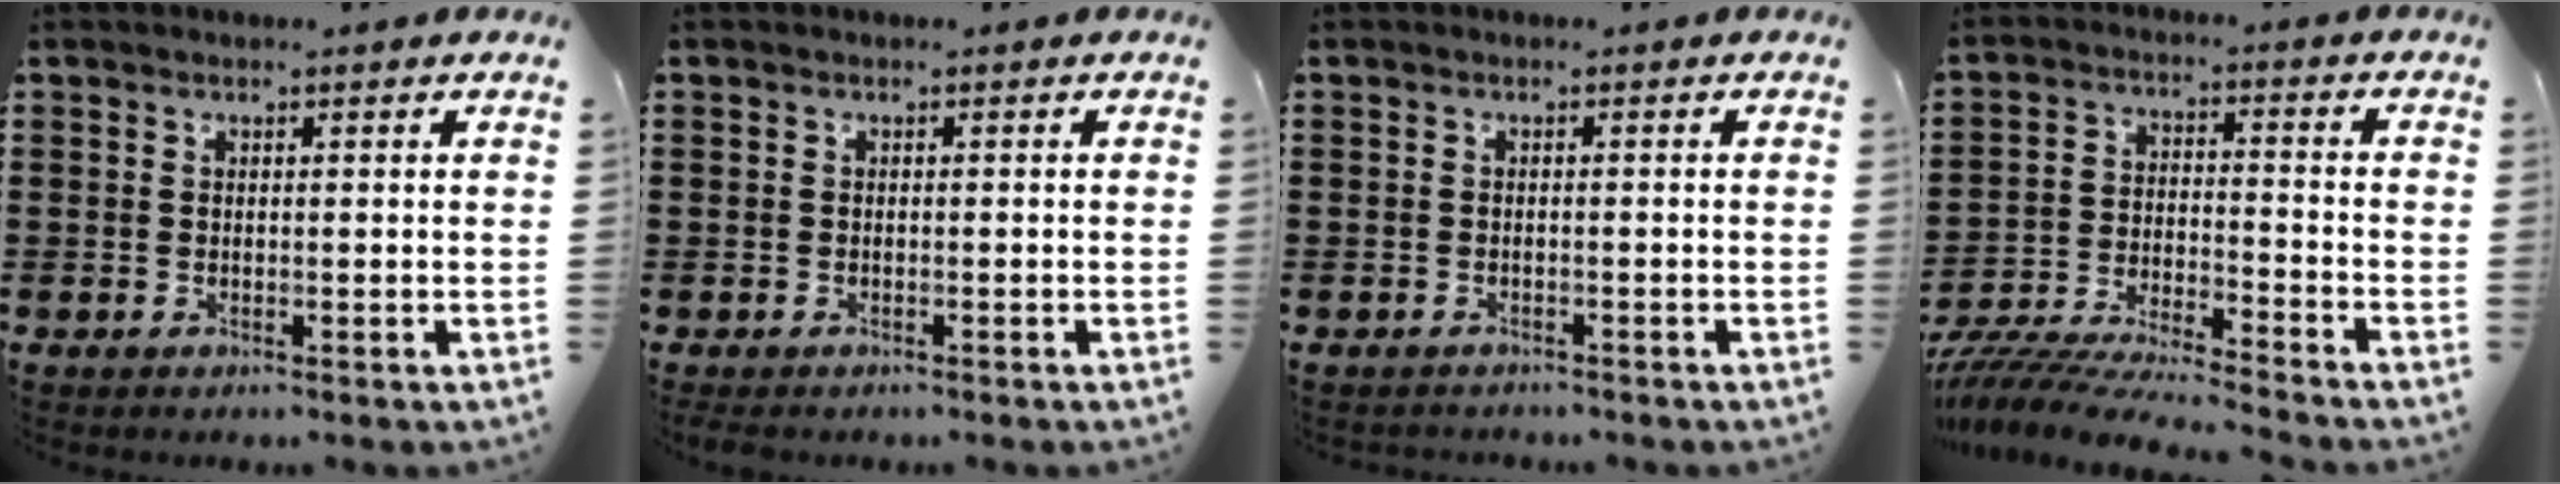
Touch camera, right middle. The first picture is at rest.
{"total": 0.8, "force": [-0.7, 0.4, 0.0], "torque": [-0.001, 0.000, -0.014]}
{"total": 1.0, "force": [-0.9, 0.2, -0.1], "torque": [-0.001, 0.004, -0.021]}
{"total": 7.4, "force": [-7.2, 0.2, 1.3], "torque": [-0.031, 0.001, -0.146]}